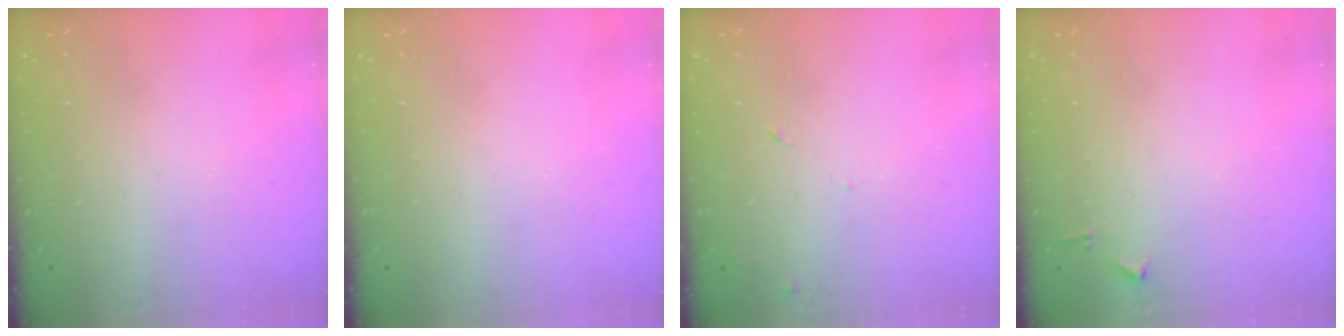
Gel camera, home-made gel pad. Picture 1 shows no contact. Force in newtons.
{"total": 0.0}
{"total": 5.5, "press": 5.5, "slide": 0.8}
{"total": 3.7, "press": 3.7, "slide": 0.5}